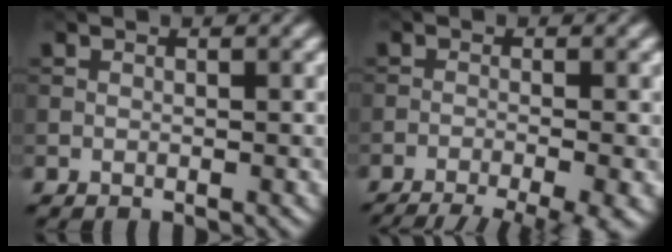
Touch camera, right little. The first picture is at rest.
{"total": 9.6, "force": [-7.3, 2.3, 5.8], "torque": [-0.074, -0.022, -0.093]}